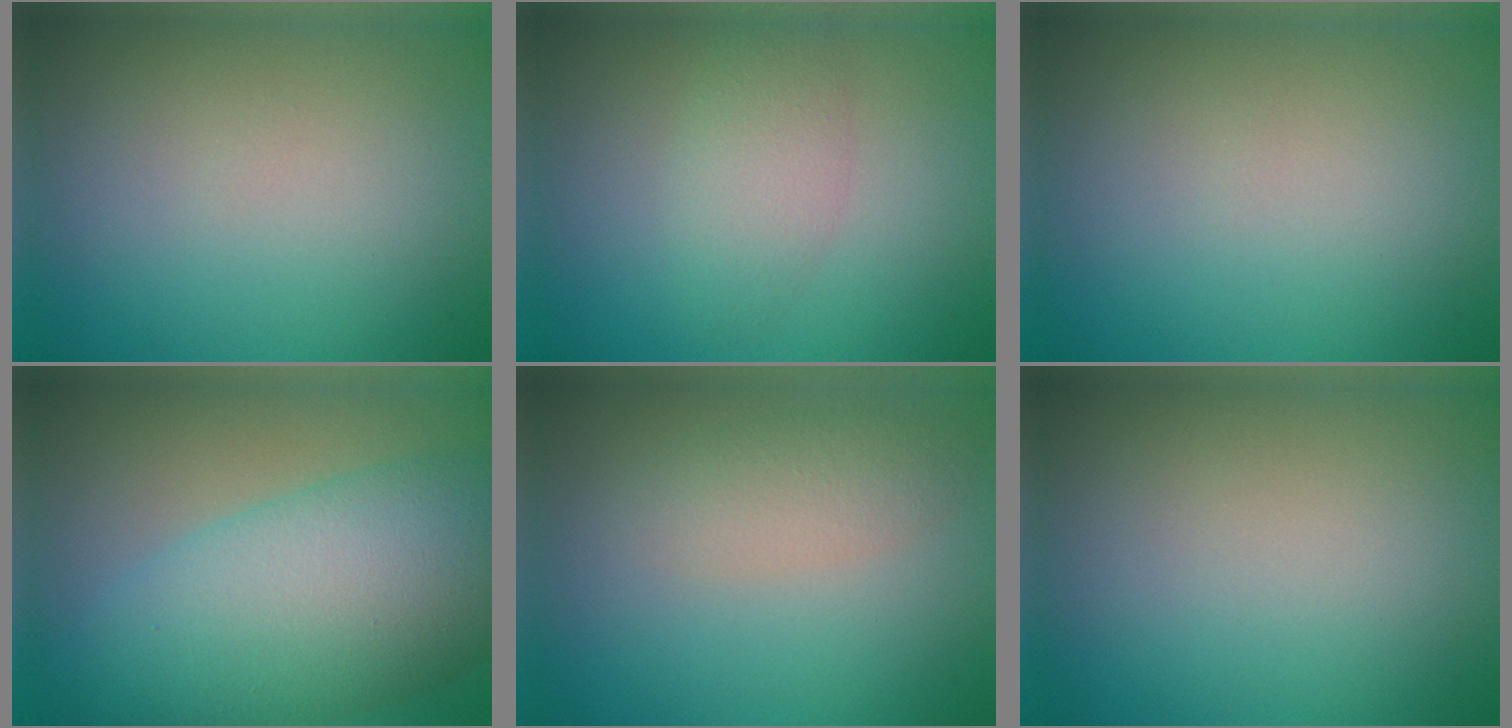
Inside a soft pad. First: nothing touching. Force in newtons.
{"total": 2.8, "press": 2.8, "slide": 0.1}
{"total": 0.0}
{"total": 10.9, "press": 10.9, "slide": 0.2}
{"total": 2.5, "press": 2.5, "slide": 0.2}
{"total": 0.0}